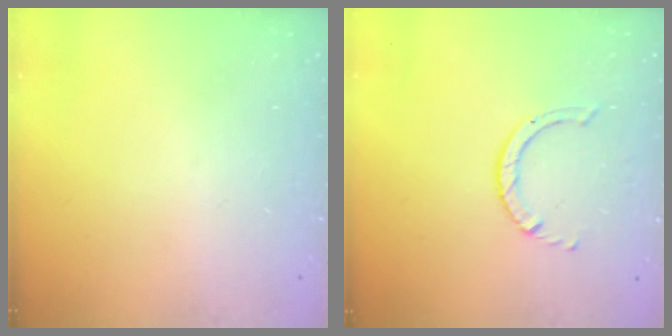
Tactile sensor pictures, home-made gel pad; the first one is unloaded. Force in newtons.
{"total": 1.4, "press": 1.4, "slide": 0.2}